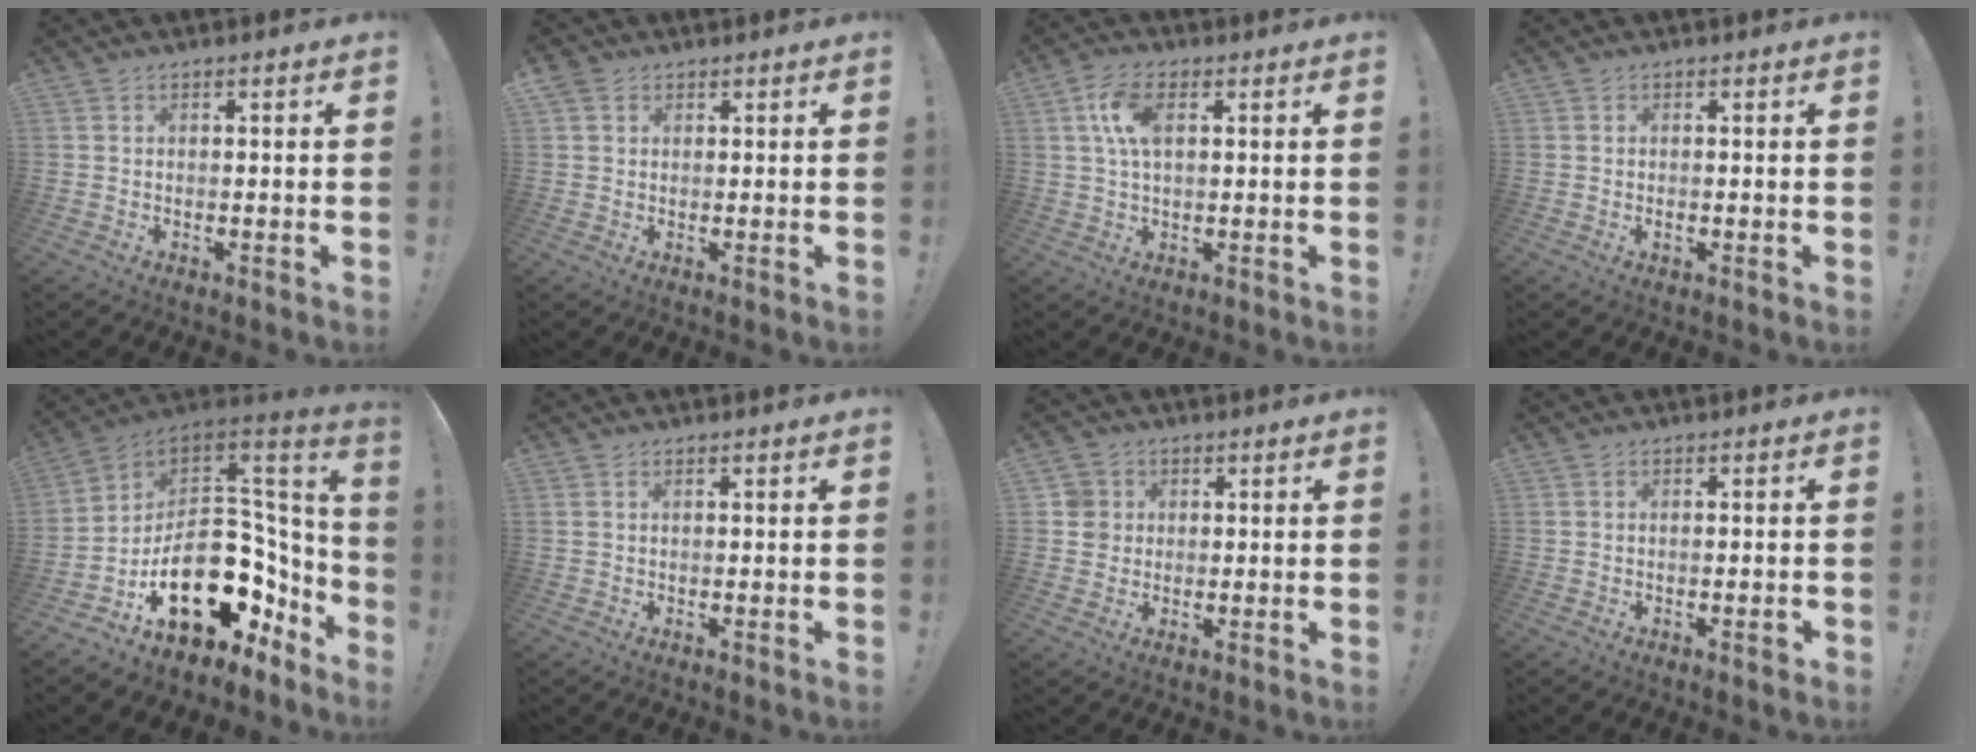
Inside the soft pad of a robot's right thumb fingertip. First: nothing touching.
{"total": 3.3, "force": [1.9, 2.5, 1.0], "torque": [-0.015, -0.003, 0.038]}
{"total": 8.2, "force": [2.0, 4.6, 6.5], "torque": [-0.131, 0.005, 0.036]}
{"total": 0.6, "force": [-0.3, 0.4, 0.3], "torque": [-0.001, 0.000, -0.006]}
{"total": 25.6, "force": [-6.0, 17.0, 18.1], "torque": [-0.274, 0.013, -0.061]}
{"total": 0.6, "force": [0.4, 0.2, 0.4], "torque": [-0.009, 0.000, 0.007]}
{"total": 4.6, "force": [0.8, 4.4, 0.9], "torque": [-0.018, 0.004, 0.015]}
{"total": 1.2, "force": [-0.8, 0.2, 0.9], "torque": [-0.020, 0.006, -0.011]}